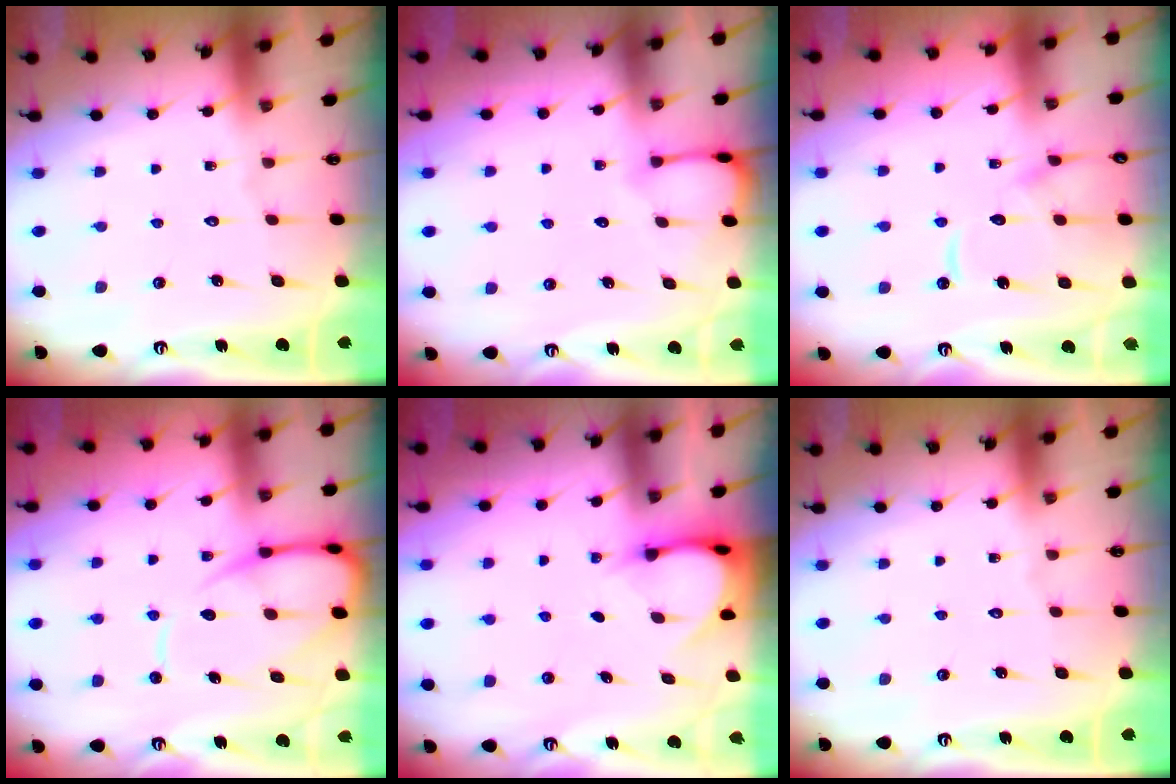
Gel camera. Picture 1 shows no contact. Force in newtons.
{"total": 3.0, "press": 3.0, "slide": 0.3}
{"total": 11.9, "press": 11.8, "slide": 1.1}
{"total": 10.2, "press": 10.1, "slide": 1.3}
{"total": 3.9, "press": 3.9, "slide": 0.3}
{"total": 0.0}